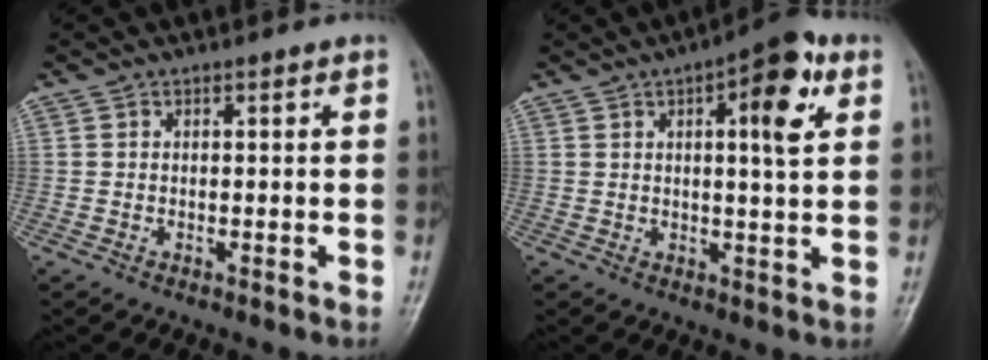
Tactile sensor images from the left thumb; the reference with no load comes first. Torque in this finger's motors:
{"motor_torque": [0.22, 0.47, 0.11, -0.11, 0.09]}